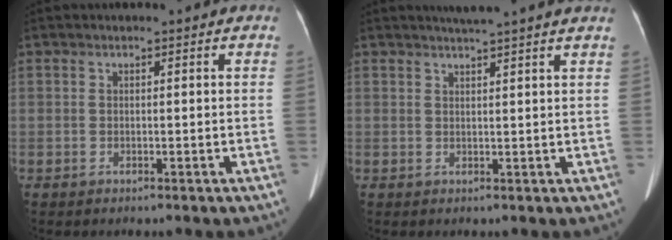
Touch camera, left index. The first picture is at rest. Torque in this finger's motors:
{"motor_torque": [0.16, -0.40, -0.01, 0.03]}